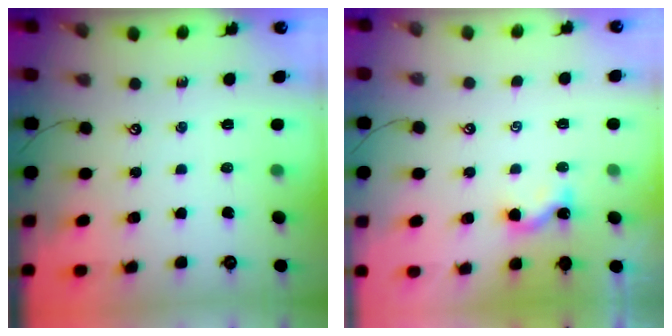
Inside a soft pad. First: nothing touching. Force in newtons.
{"total": 1.1, "press": 1.0, "slide": 0.4}